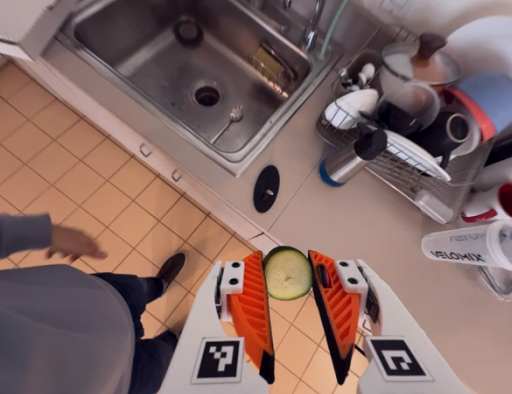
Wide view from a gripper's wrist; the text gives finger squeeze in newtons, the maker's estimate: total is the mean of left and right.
{"total": 7.4, "left": 6.9, "right": 7.9}